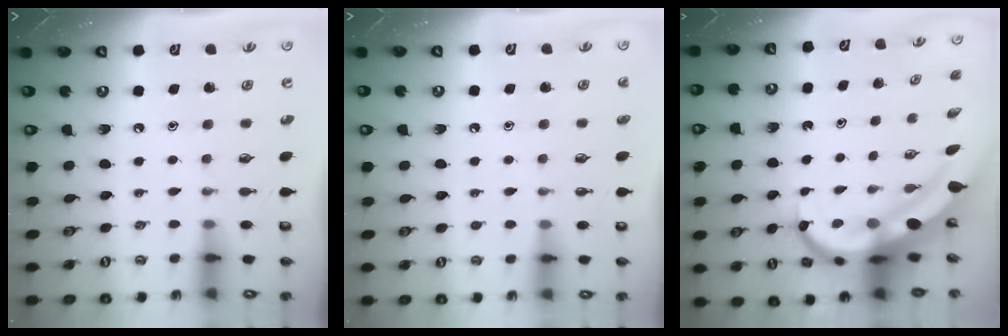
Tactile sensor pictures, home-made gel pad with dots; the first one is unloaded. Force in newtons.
{"total": 0.7, "press": 0.7, "slide": 0.0}
{"total": 12.8, "press": 12.7, "slide": 2.2}